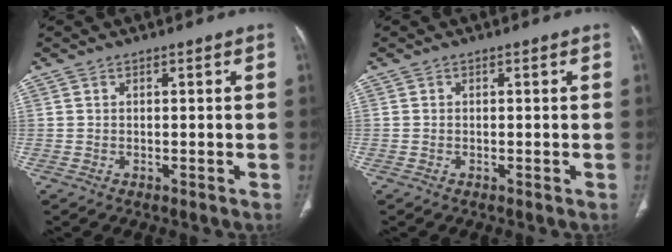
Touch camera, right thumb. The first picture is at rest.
{"total": 0.0}